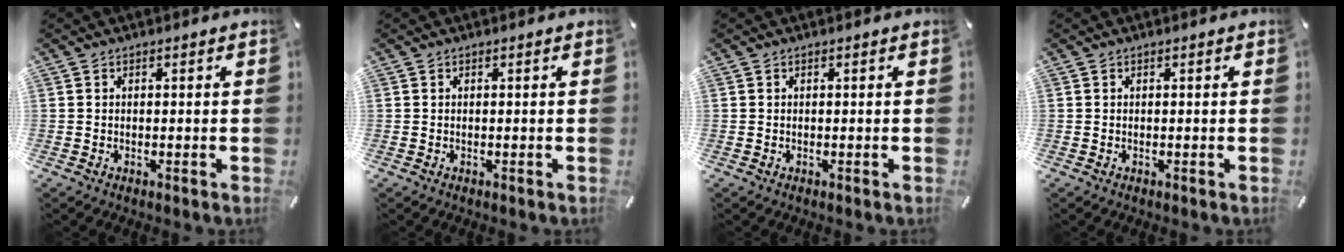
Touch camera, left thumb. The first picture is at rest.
{"total": 0.0}
{"total": 0.0}
{"total": 0.0}